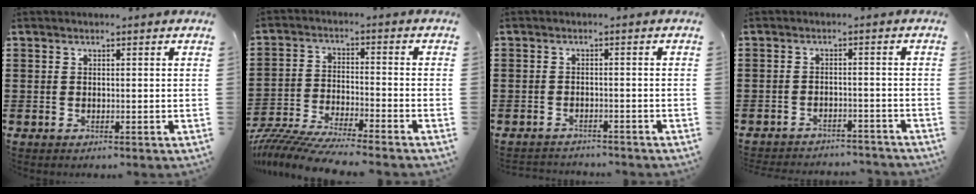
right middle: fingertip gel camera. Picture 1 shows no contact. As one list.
[{"total": 7.4, "force": [-7.2, -0.3, 1.7], "torque": [-0.038, -0.007, -0.143]}, {"total": 1.9, "force": [-1.9, 0.3, -0.3], "torque": [-0.001, 0.003, -0.044]}, {"total": 2.6, "force": [-2.6, 0.2, 0.0], "torque": [-0.007, 0.001, -0.056]}]